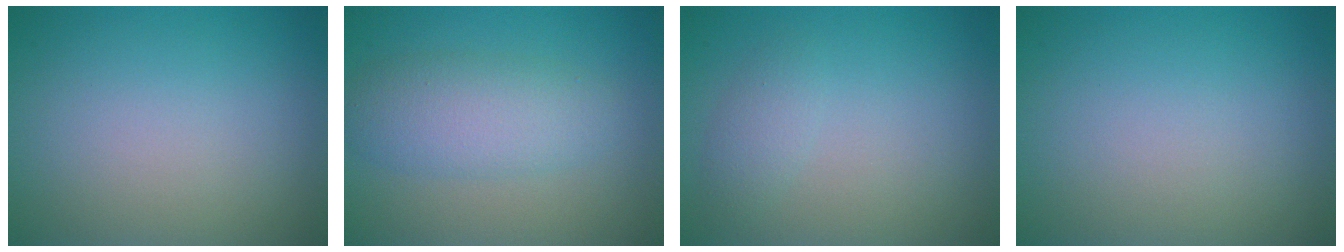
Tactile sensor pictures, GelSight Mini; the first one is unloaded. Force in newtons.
{"total": 4.4, "press": 4.4, "slide": 0.1}
{"total": 1.5, "press": 1.5, "slide": 0.1}
{"total": 0.0}